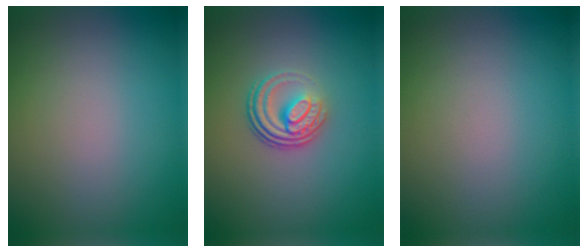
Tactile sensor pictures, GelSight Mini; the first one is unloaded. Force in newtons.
{"total": 3.8, "press": 2.6, "slide": 2.8}
{"total": 0.0}